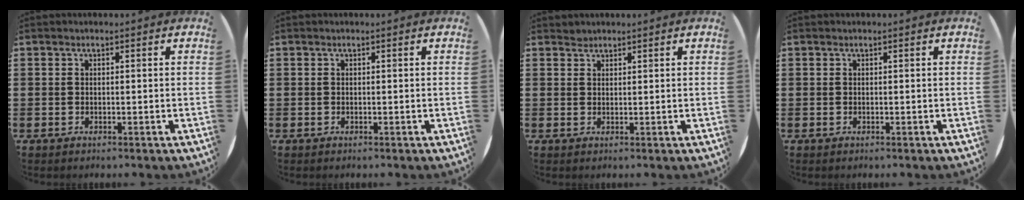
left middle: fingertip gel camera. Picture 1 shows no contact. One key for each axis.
{"total": 0.0}
{"total": 0.9, "fx": 0.9, "fy": 0.2, "fz": -0.1, "tx": 0.001, "ty": 0.002, "tz": 0.018}
{"total": 0.0}